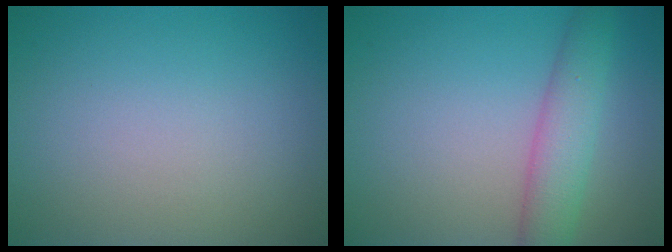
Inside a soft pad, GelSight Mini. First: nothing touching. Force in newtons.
{"total": 3.9, "press": 3.9, "slide": 0.1}